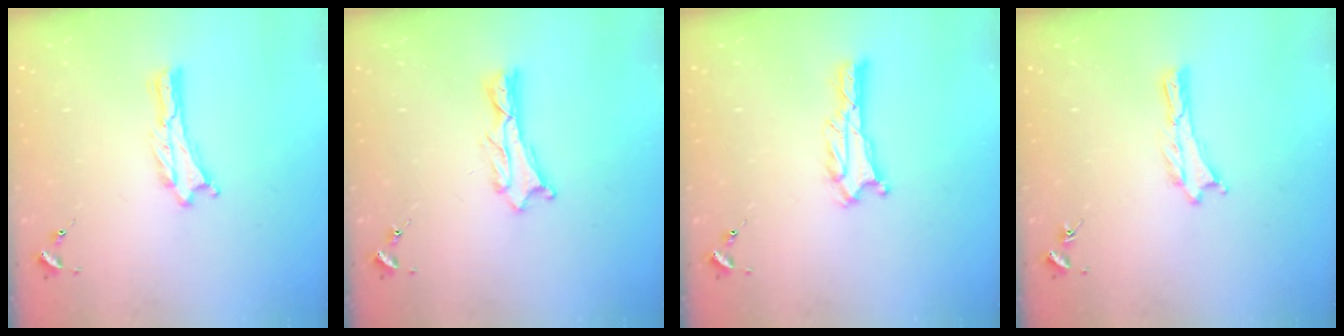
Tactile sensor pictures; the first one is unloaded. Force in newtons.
{"total": 1.1, "press": 1.0, "slide": 0.2}
{"total": 0.7, "press": 0.7, "slide": 0.1}
{"total": 0.0}